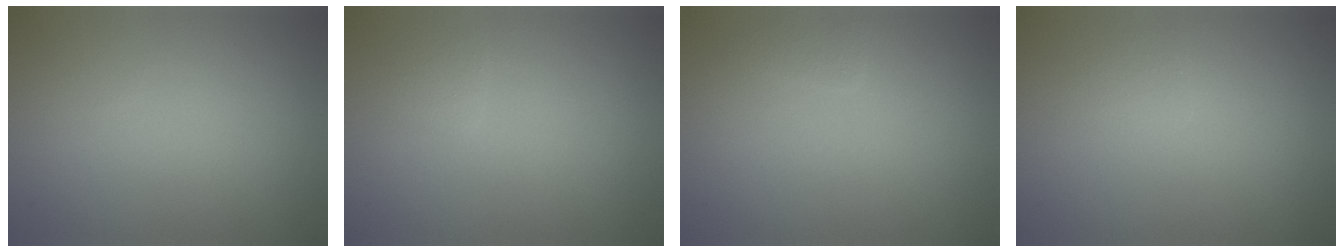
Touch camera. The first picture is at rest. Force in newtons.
{"total": 0.8, "press": 0.8, "slide": 0.1}
{"total": 0.9, "press": 0.9, "slide": 0.0}
{"total": 1.0, "press": 1.0, "slide": 0.1}